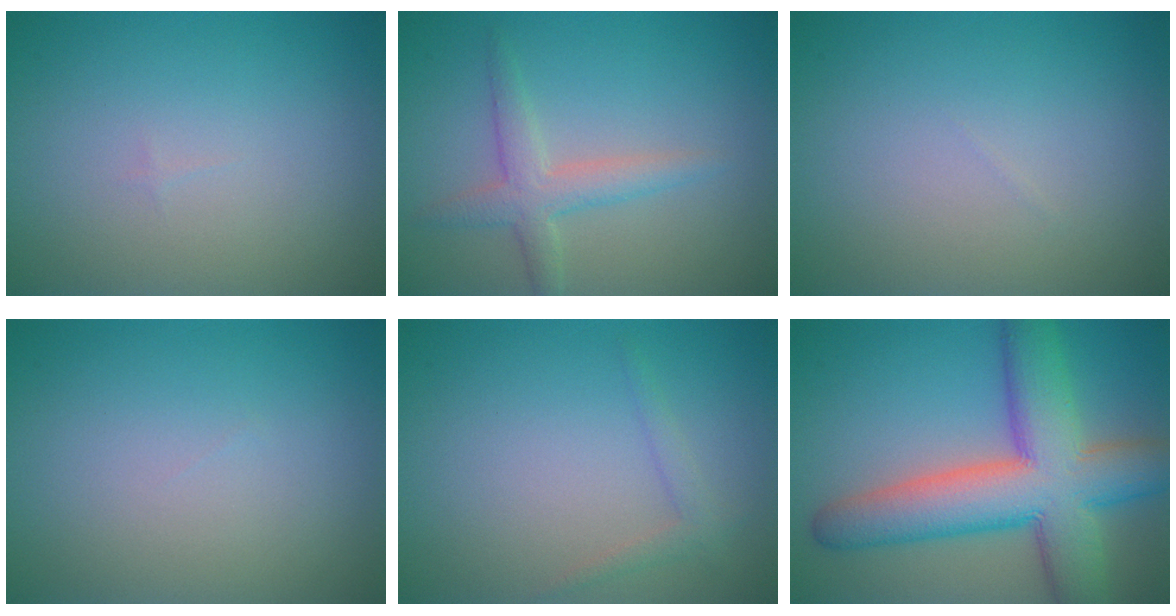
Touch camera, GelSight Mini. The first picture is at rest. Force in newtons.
{"total": 2.9, "press": 2.9, "slide": 0.1}
{"total": 0.0}
{"total": 0.0}
{"total": 1.2, "press": 1.2, "slide": 0.1}
{"total": 11.2, "press": 11.2, "slide": 0.6}